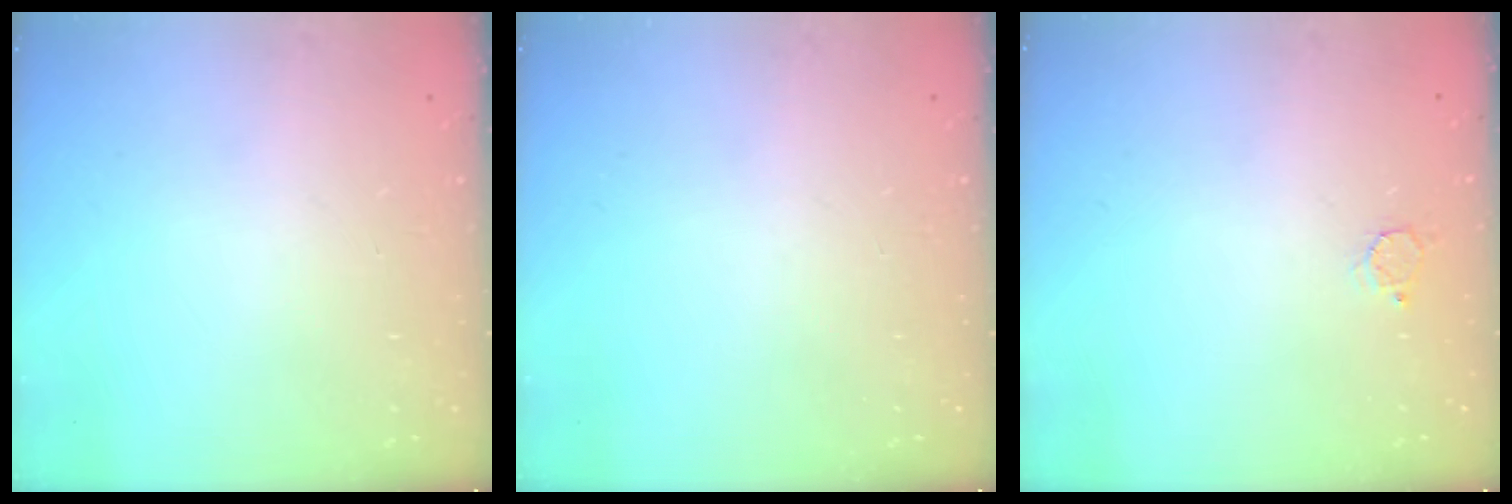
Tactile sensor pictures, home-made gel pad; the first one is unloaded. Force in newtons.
{"total": 0.0}
{"total": 2.1, "press": 2.1, "slide": 0.2}